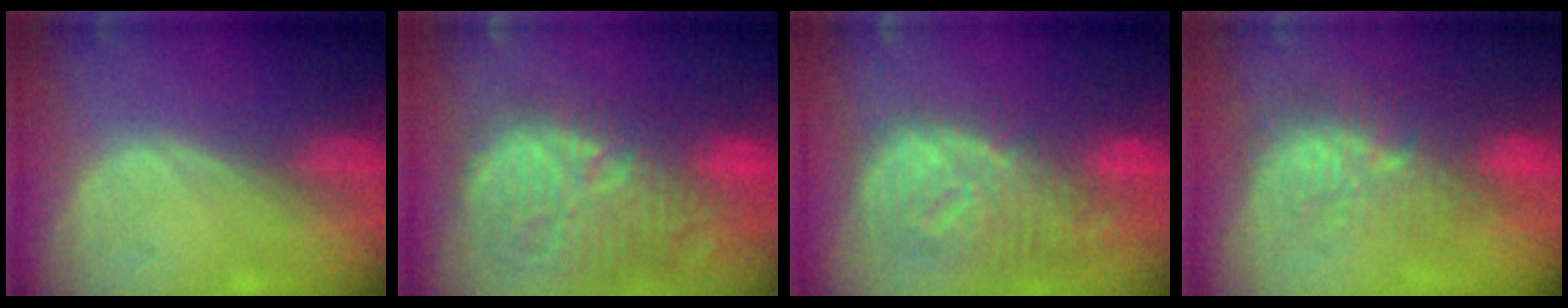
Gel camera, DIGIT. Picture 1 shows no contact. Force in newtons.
{"total": 14.8, "press": 13.1, "slide": 6.9}
{"total": 12.4, "press": 10.7, "slide": 6.3}
{"total": 9.5, "press": 9.1, "slide": 2.8}